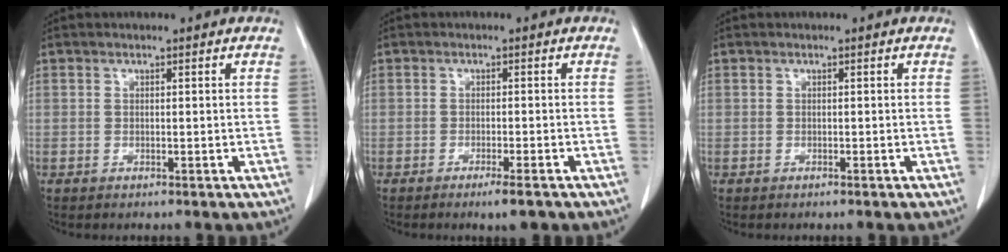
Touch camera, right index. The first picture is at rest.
{"total": 3.1, "force": [-2.2, 0.2, 2.2], "torque": [-0.029, -0.004, -0.030]}
{"total": 0.0}